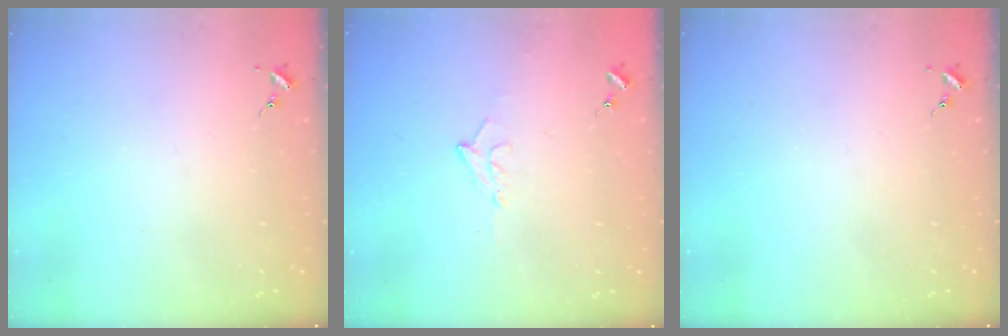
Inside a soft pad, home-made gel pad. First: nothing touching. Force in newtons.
{"total": 7.1, "press": 7.0, "slide": 1.2}
{"total": 0.0}